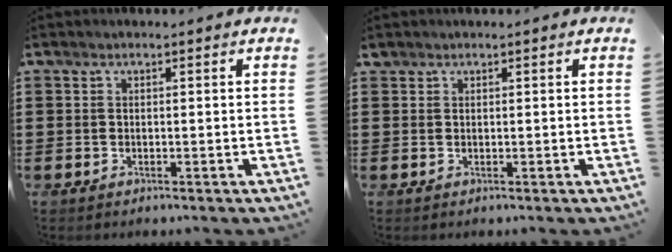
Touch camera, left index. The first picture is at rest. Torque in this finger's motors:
{"motor_torque": [0.16, -0.24, 0.00, 0.00]}